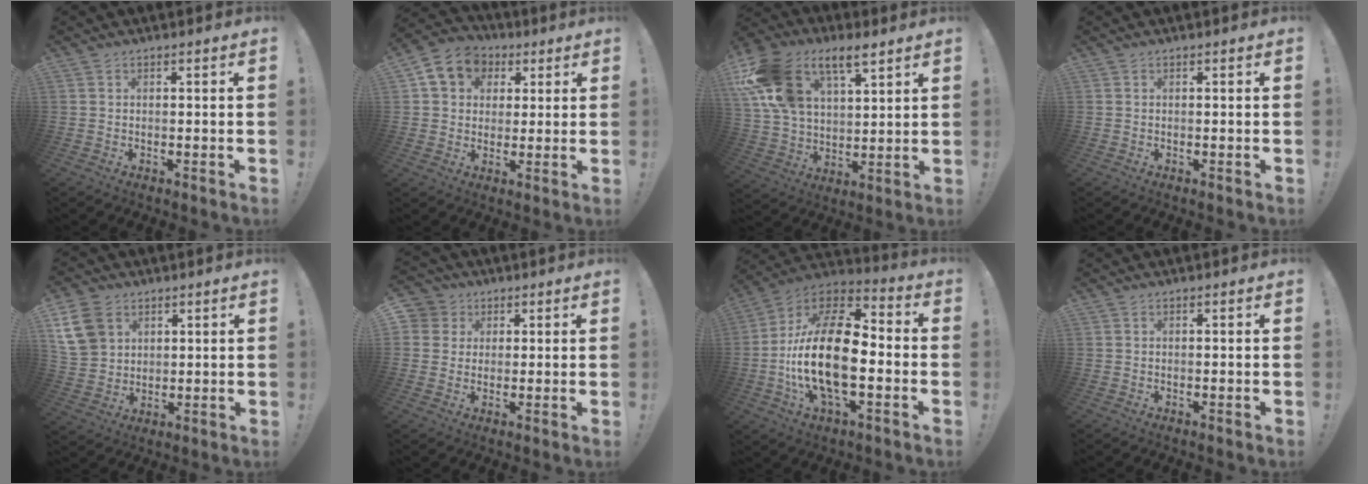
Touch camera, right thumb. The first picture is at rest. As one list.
[{"total": 11.1, "force": [3.9, 9.4, 4.6], "torque": [-0.070, -0.005, 0.082]}, {"total": 18.4, "force": [10.0, 11.2, 10.6], "torque": [-0.211, -0.042, 0.190]}, {"total": 0.0}, {"total": 12.3, "force": [6.0, 9.2, 5.4], "torque": [-0.104, -0.018, 0.121]}, {"total": 5.4, "force": [2.0, 5.0, 1.0], "torque": [-0.018, -0.012, 0.034]}, {"total": 23.4, "force": [-3.3, 11.0, 20.3], "torque": [-0.399, 0.013, -0.058]}, {"total": 0.0}]